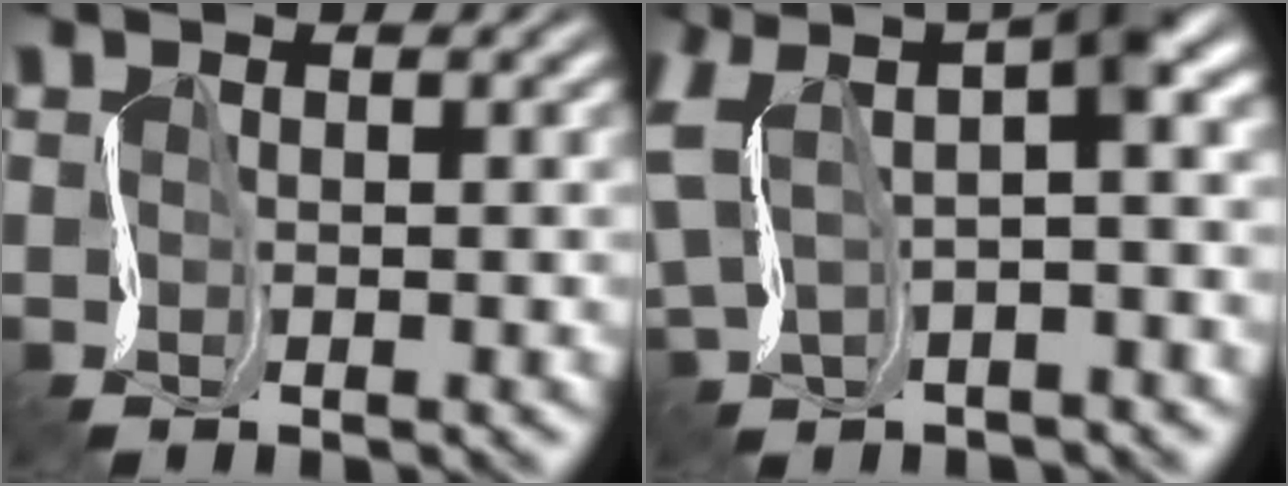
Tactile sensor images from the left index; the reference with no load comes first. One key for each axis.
{"total": 9.0, "fx": 2.3, "fy": 3.6, "fz": 7.8, "tx": -0.178, "ty": -0.003, "tz": 0.041}